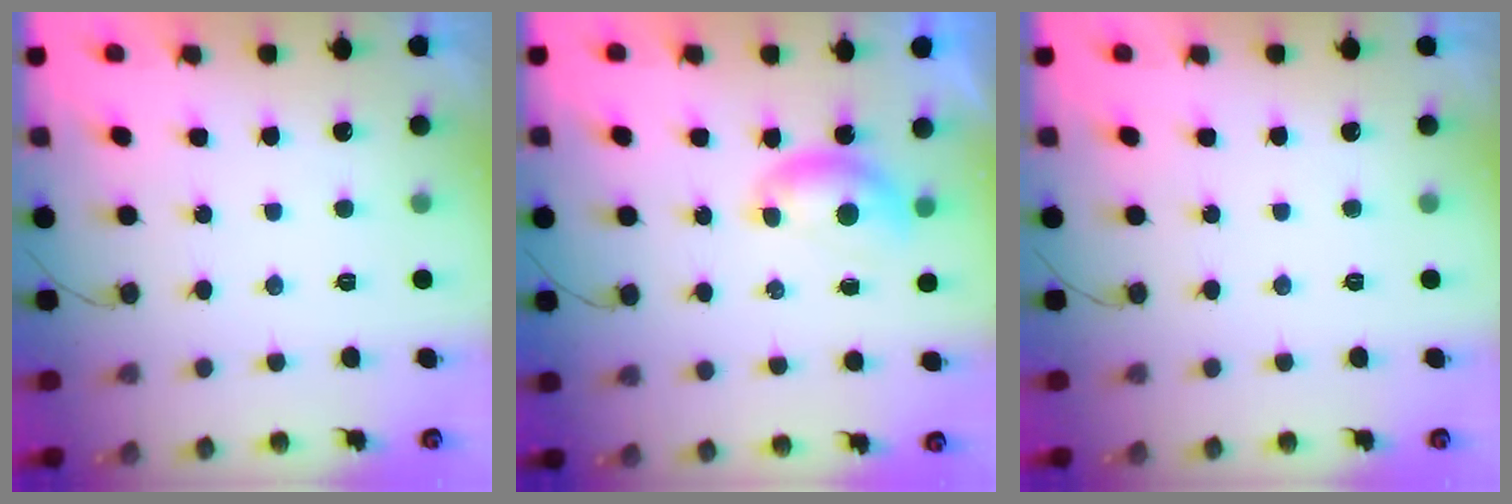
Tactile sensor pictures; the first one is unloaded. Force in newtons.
{"total": 5.5, "press": 5.4, "slide": 0.8}
{"total": 0.0}